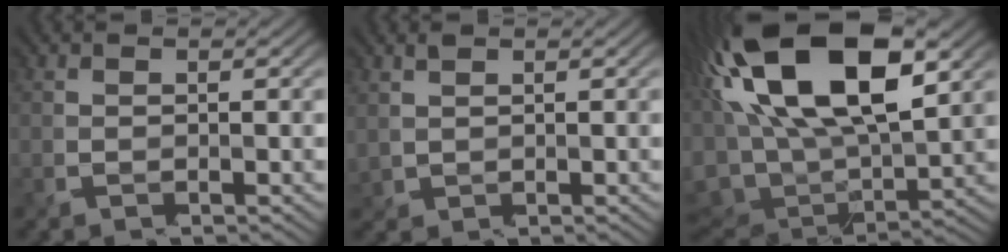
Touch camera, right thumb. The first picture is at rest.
{"total": 0.8, "force": [0.7, 0.3, 0.3], "torque": [-0.019, -0.007, 0.023]}
{"total": 20.8, "force": [8.2, 9.0, 16.9], "torque": [-0.373, 0.040, 0.147]}